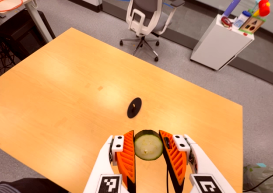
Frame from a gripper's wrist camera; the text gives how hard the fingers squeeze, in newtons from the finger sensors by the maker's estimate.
{"total": 9.2, "left": 8.9, "right": 9.5}